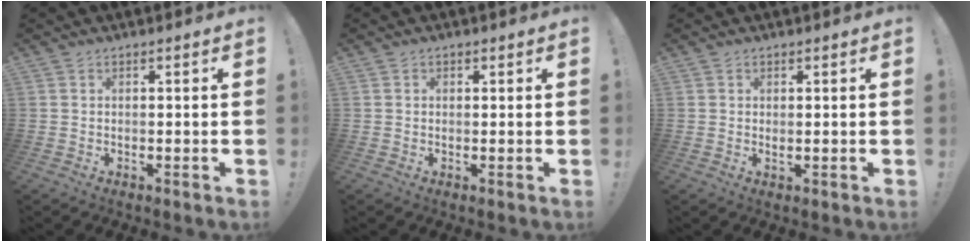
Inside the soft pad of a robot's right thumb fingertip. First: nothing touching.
{"total": 0.8, "force": [0.5, 0.6, 0.2], "torque": [0.003, -0.001, 0.008]}
{"total": 0.9, "force": [0.7, 0.3, 0.5], "torque": [0.006, -0.006, 0.010]}